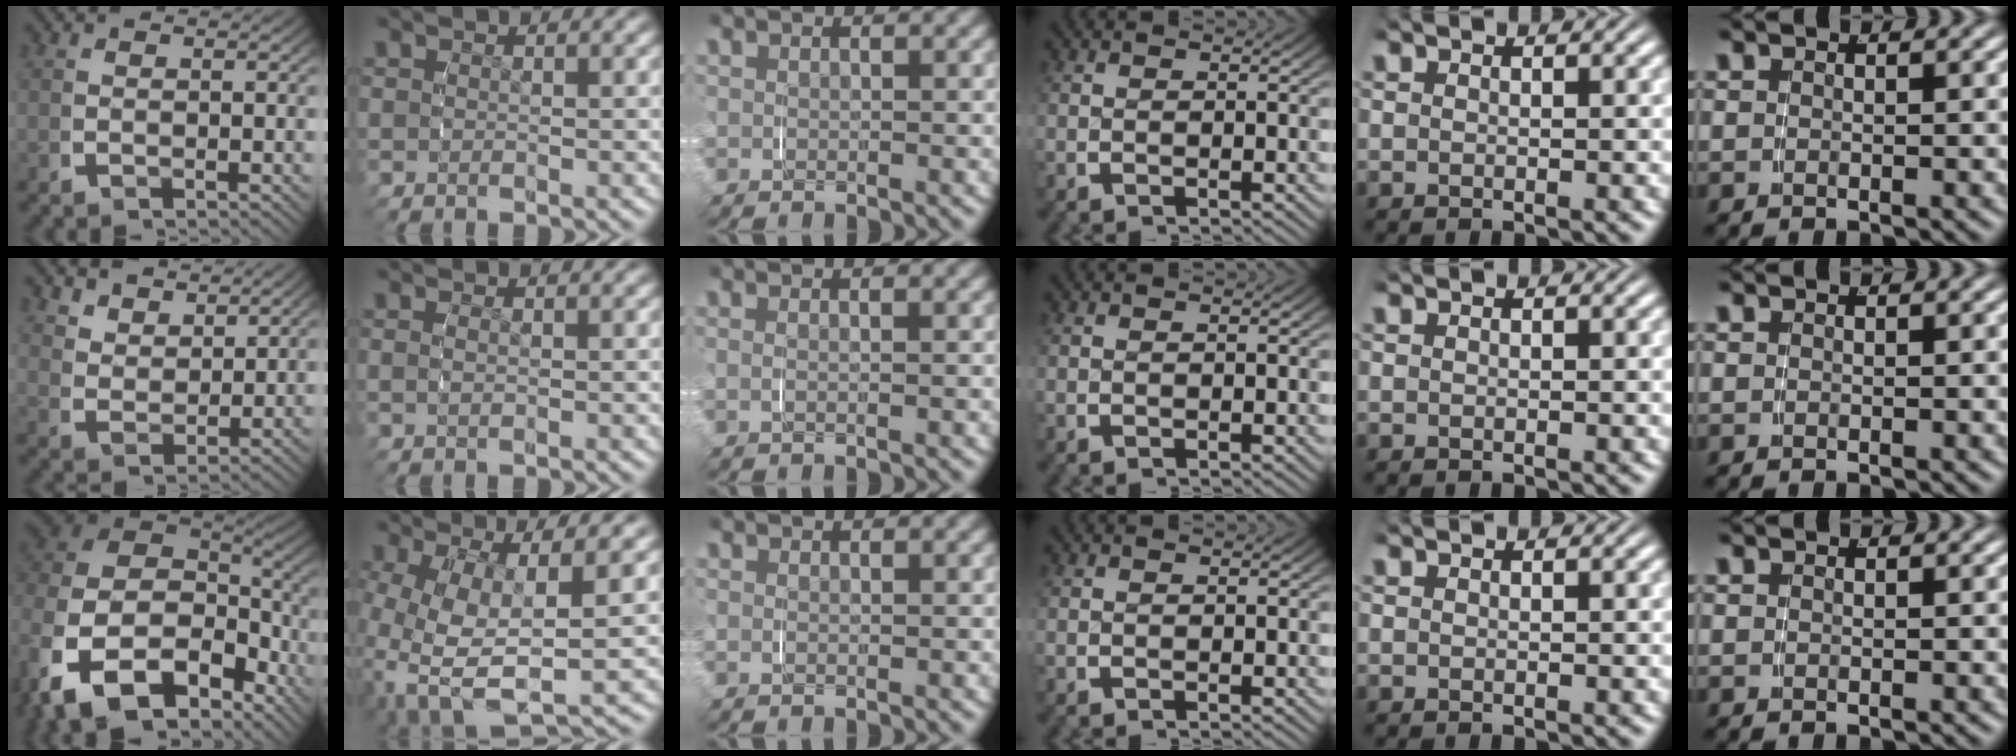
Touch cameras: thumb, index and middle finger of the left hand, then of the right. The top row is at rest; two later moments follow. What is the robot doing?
{"motion": "grasp_and_lifting", "object": "jacket"}